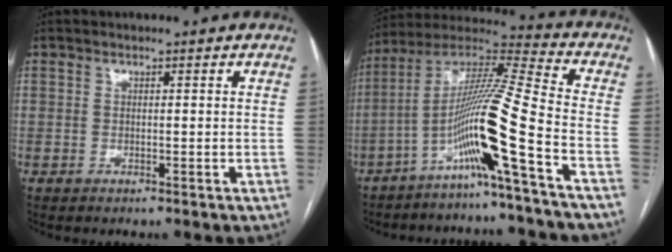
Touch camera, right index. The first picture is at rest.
{"total": 14.7, "force": [-6.3, -2.1, 13.1], "torque": [-0.256, 0.002, -0.126]}